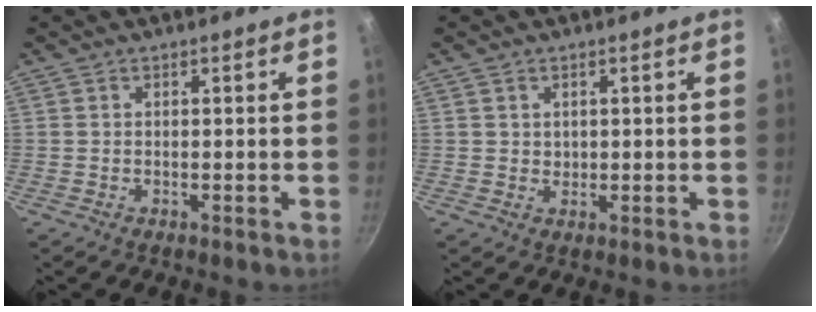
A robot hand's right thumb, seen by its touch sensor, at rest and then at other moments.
{"total": 1.4, "force": [0.6, 1.2, 0.3], "torque": [0.001, -0.001, 0.009]}